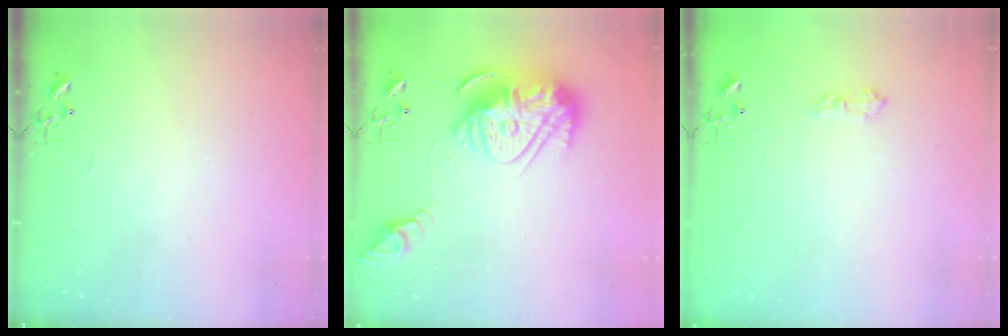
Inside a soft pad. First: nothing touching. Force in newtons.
{"total": 17.0, "press": 16.9, "slide": 1.5}
{"total": 7.0, "press": 6.9, "slide": 0.9}